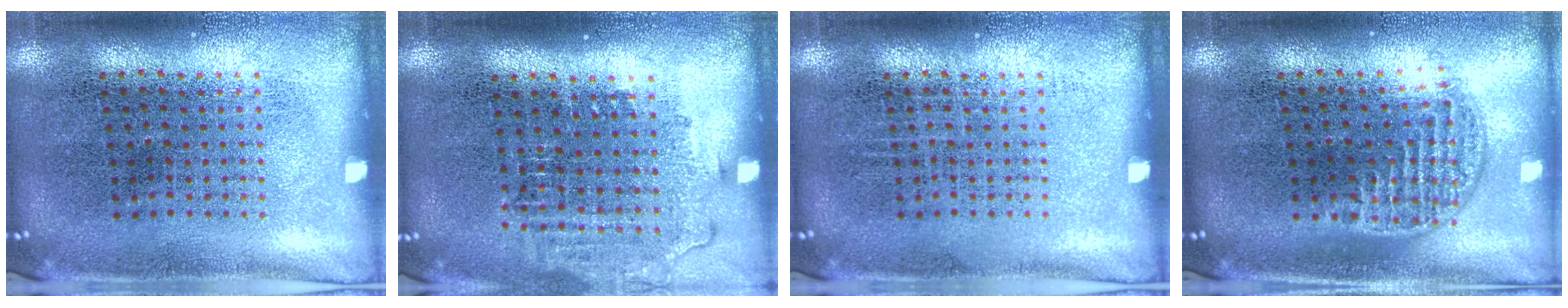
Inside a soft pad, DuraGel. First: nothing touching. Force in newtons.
{"total": 1.3, "press": 1.1, "slide": 0.6}
{"total": 0.0}
{"total": 1.2, "press": 1.0, "slide": 0.6}